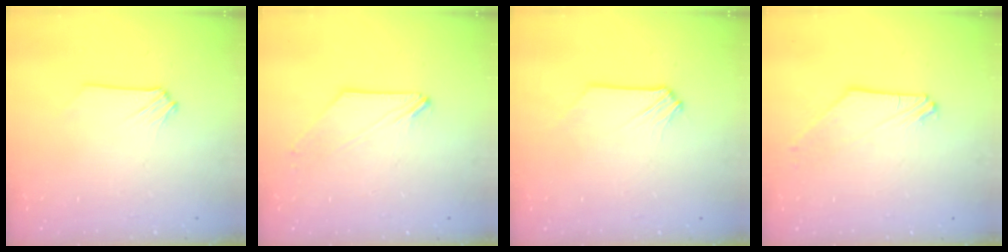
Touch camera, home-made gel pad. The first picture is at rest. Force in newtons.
{"total": 0.0}
{"total": 0.0}
{"total": 0.0}